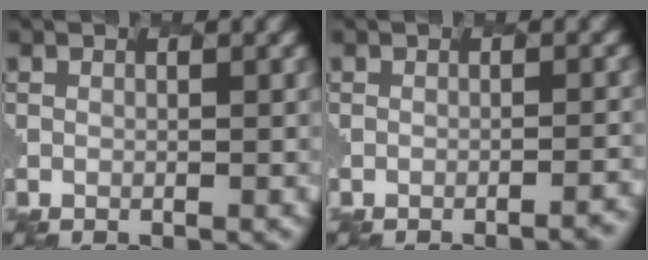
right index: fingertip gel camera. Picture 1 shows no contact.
{"total": 2.4, "force": [-1.8, 0.5, 1.4], "torque": [-0.008, 0.008, -0.021]}